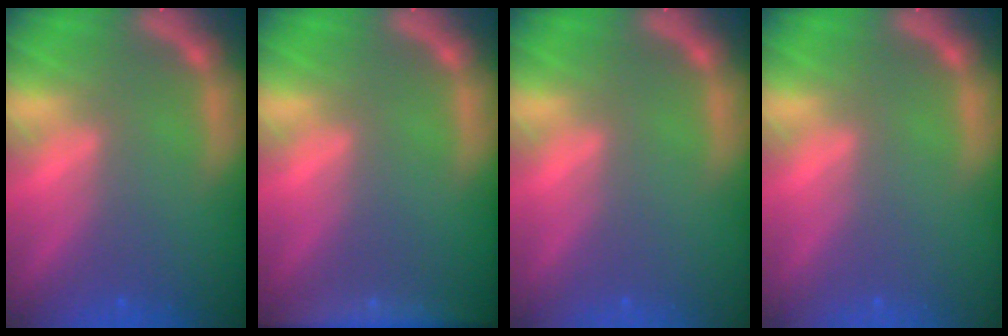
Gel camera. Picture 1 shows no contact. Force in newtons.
{"total": 6.0}
{"total": 0.0}
{"total": 0.0}